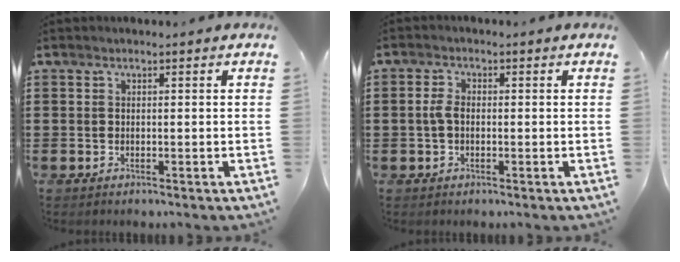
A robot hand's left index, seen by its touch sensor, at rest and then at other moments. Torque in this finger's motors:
{"motor_torque": [0.81, 1.32, 0.22, 0.04]}